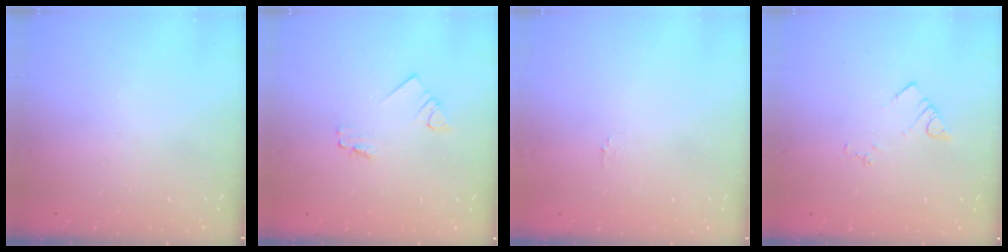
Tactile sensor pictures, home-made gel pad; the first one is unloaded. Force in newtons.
{"total": 1.9, "press": 1.9, "slide": 0.2}
{"total": 0.8, "press": 0.8, "slide": 0.2}
{"total": 2.4, "press": 2.3, "slide": 0.4}